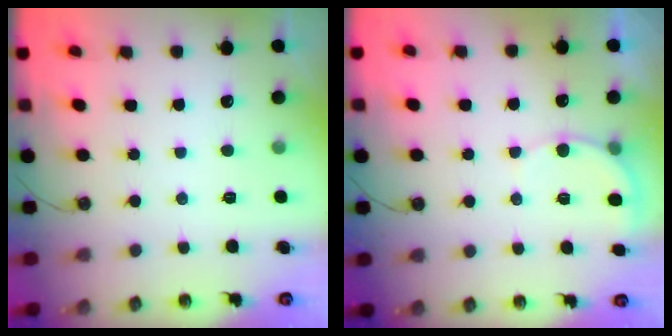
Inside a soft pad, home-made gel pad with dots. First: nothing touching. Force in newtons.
{"total": 5.5, "press": 5.4, "slide": 0.7}